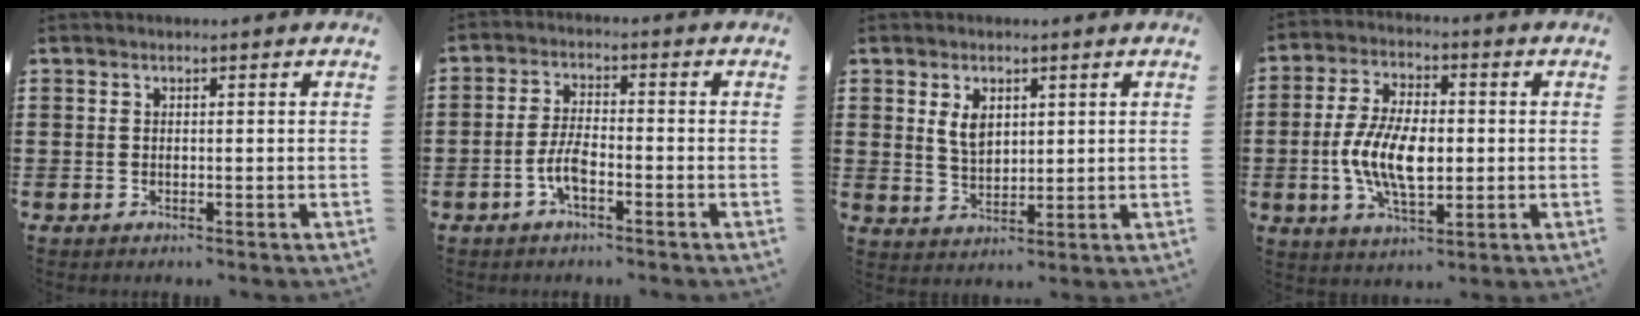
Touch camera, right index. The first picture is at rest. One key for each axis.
{"total": 4.3, "fx": -2.1, "fy": 1.5, "fz": 3.5, "tx": -0.087, "ty": -0.002, "tz": -0.047}
{"total": 4.1, "fx": 1.7, "fy": 2.5, "fz": 2.8, "tx": -0.063, "ty": 0.008, "tz": 0.031}
{"total": 9.5, "fx": -1.2, "fy": 4.7, "fz": 8.2, "tx": -0.185, "ty": -0.002, "tz": -0.027}